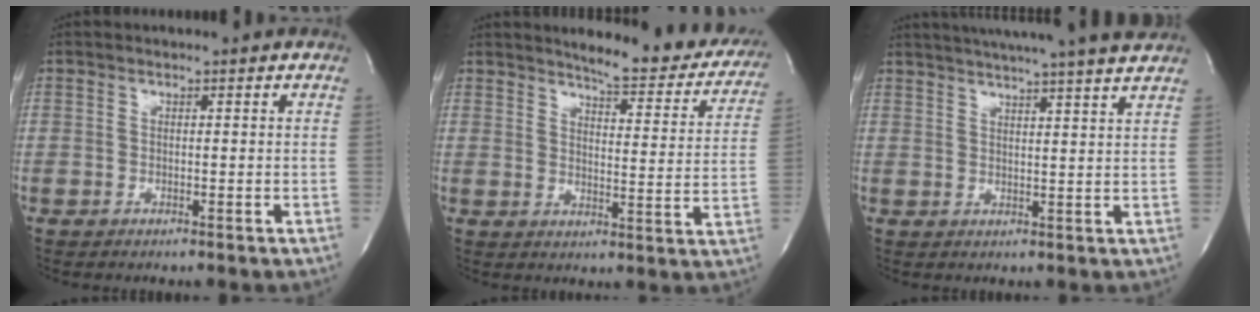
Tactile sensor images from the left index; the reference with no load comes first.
{"total": 15.3, "force": [13.9, 3.0, 5.6], "torque": [-0.050, -0.043, 0.152]}
{"total": 17.9, "force": [15.9, -0.9, 8.1], "torque": [-0.136, -0.005, 0.205]}